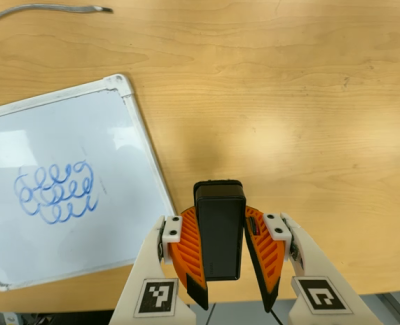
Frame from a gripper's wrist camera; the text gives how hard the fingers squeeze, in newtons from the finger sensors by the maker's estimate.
{"total": 10.5, "left": 9.1, "right": 12.0}